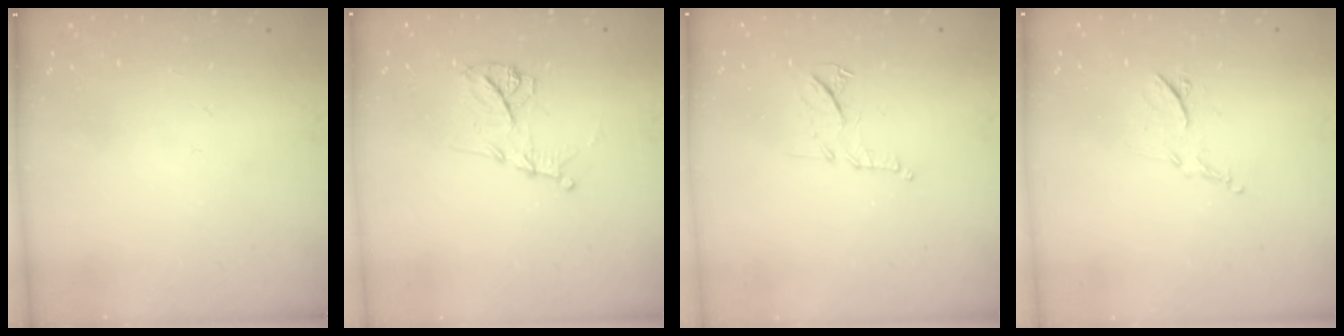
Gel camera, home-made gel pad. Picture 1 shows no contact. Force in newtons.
{"total": 11.4, "press": 11.4, "slide": 0.3}
{"total": 9.1, "press": 9.1, "slide": 0.2}
{"total": 7.7, "press": 7.7, "slide": 0.5}